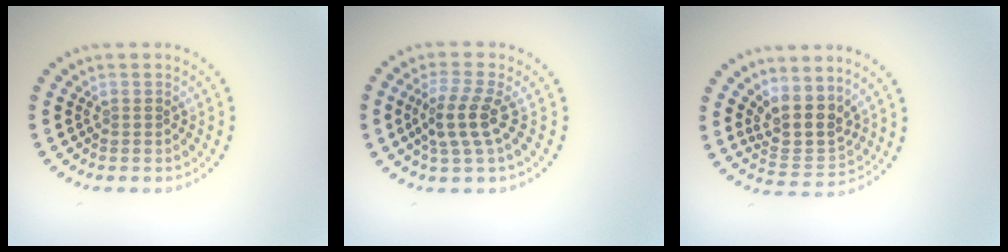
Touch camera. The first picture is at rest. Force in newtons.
{"total": 3.2, "press": 2.7, "slide": 1.6}
{"total": 3.9, "press": 3.1, "slide": 2.3}